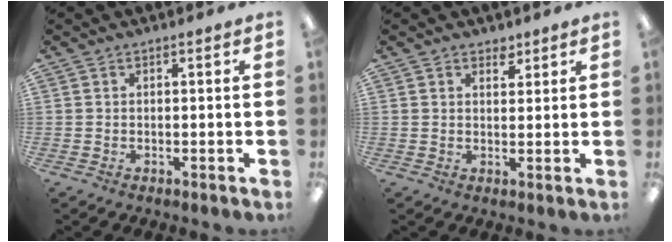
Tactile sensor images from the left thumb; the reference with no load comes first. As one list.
[{"total": 2.7, "force": [2.1, 1.6, 0.7], "torque": [0.008, -0.011, 0.034]}]